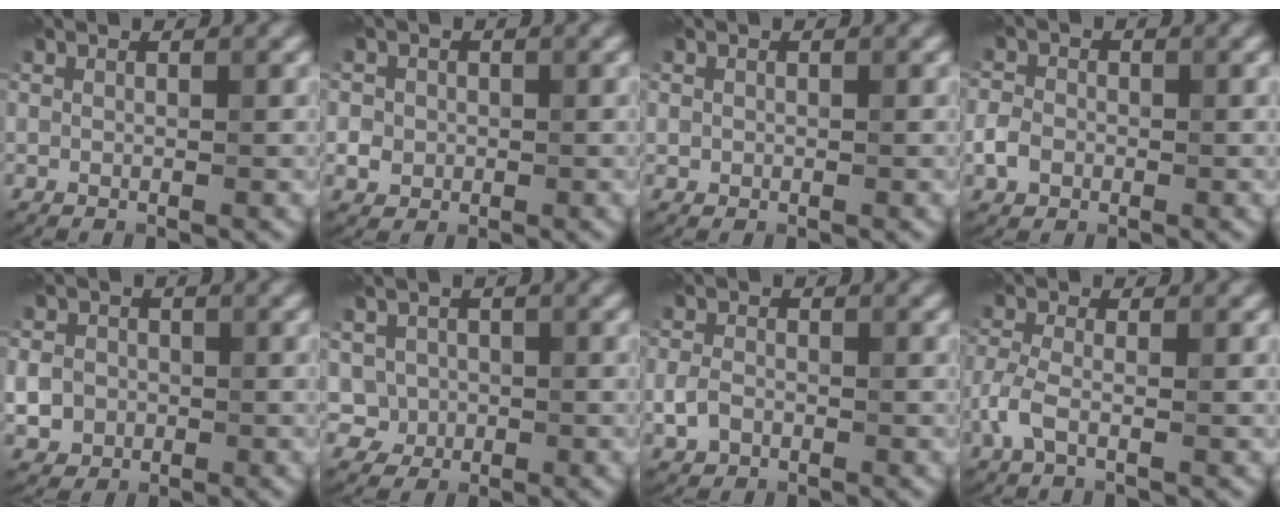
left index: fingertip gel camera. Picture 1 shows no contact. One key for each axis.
{"total": 2.1, "fx": 0.0, "fy": 2.1, "fz": 0.6, "tx": 0.003, "ty": 0.003, "tz": -0.004}
{"total": 0.6, "fx": 0.1, "fy": 0.6, "fz": 0.0, "tx": 0.006, "ty": -0.002, "tz": 0.000}
{"total": 2.2, "fx": -0.7, "fy": 1.8, "fz": 1.0, "tx": -0.016, "ty": 0.000, "tz": -0.021}
{"total": 3.6, "fx": -0.5, "fy": 3.4, "fz": 1.3, "tx": -0.009, "ty": 0.000, "tz": -0.021}
{"total": 2.3, "fx": 0.0, "fy": 2.2, "fz": 0.5, "tx": 0.002, "ty": -0.002, "tz": 0.002}
{"total": 2.1, "fx": -0.7, "fy": 1.6, "fz": 1.1, "tx": -0.021, "ty": -0.001, "tz": -0.020}
{"total": 2.6, "fx": -1.1, "fy": 1.2, "fz": 2.0, "tx": -0.052, "ty": 0.003, "tz": -0.033}